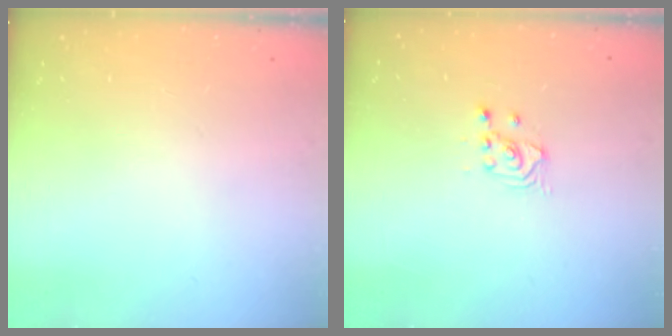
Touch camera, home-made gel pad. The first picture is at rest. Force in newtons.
{"total": 2.7, "press": 2.7, "slide": 0.3}